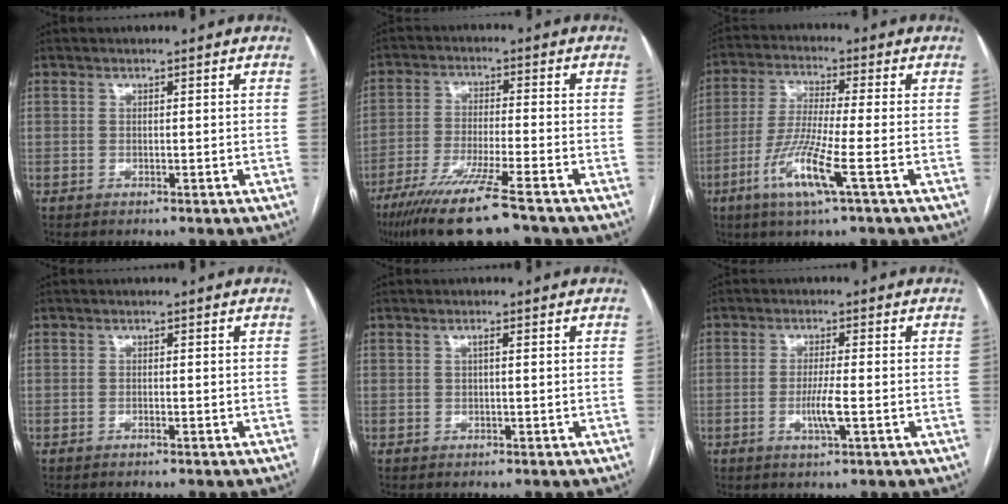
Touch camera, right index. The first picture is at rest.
{"total": 12.9, "force": [-9.1, 0.4, 9.1], "torque": [-0.166, -0.039, -0.154]}
{"total": 9.8, "force": [-4.1, -0.5, 8.9], "torque": [-0.184, -0.020, -0.084]}
{"total": 0.5, "force": [-0.4, -0.1, 0.3], "torque": [-0.008, 0.001, -0.008]}
{"total": 0.8, "force": [0.2, 0.1, 0.8], "torque": [-0.014, 0.003, 0.002]}
{"total": 3.9, "force": [-1.1, -0.1, 3.7], "torque": [-0.072, -0.006, -0.021]}